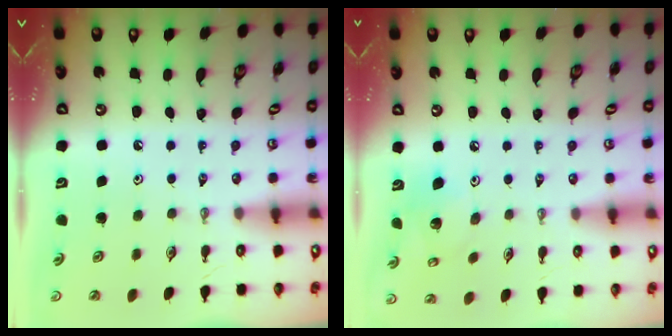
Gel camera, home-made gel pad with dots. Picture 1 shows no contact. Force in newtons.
{"total": 10.6, "press": 10.4, "slide": 1.9}